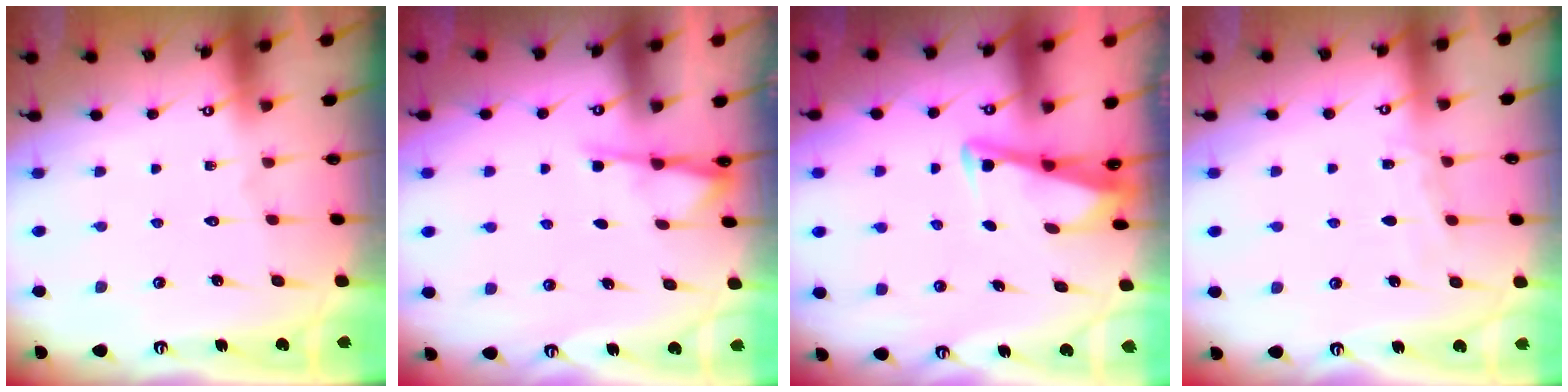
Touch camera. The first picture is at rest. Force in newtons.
{"total": 2.2, "press": 2.2, "slide": 0.5}
{"total": 3.4, "press": 3.4, "slide": 0.3}
{"total": 4.8, "press": 4.8, "slide": 0.5}